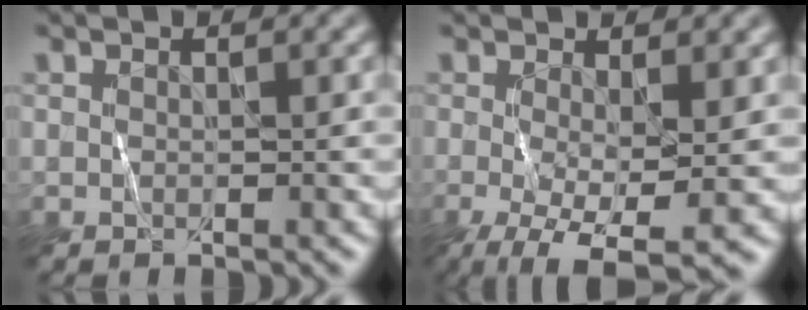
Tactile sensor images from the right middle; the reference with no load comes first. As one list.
[{"total": 7.0, "force": [-2.7, 2.4, 6.0], "torque": [-0.122, -0.019, -0.039]}]